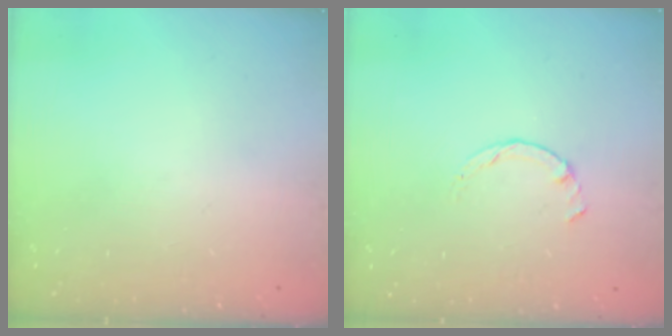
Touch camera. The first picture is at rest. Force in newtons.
{"total": 0.0}